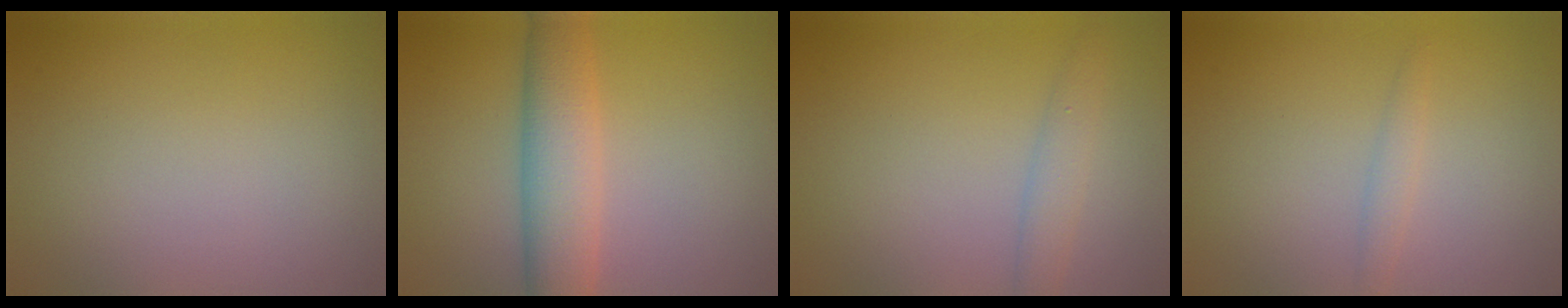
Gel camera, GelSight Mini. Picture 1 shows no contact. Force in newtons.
{"total": 5.6, "press": 5.6, "slide": 0.1}
{"total": 1.9, "press": 1.9, "slide": 0.1}
{"total": 1.2, "press": 1.2, "slide": 0.1}